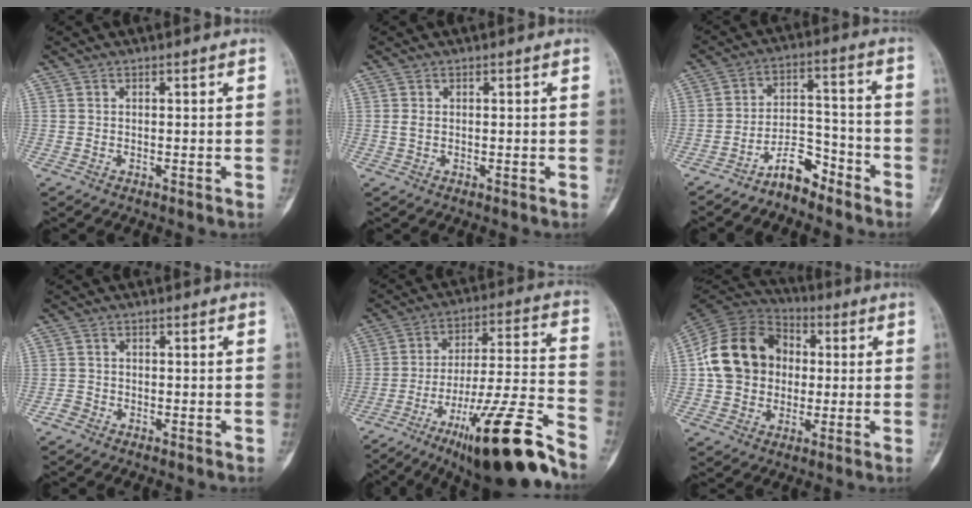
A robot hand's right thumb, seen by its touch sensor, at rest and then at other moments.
{"total": 1.1, "force": [0.1, 0.7, 0.8], "torque": [-0.021, 0.003, 0.005]}
{"total": 7.1, "force": [-5.9, 2.8, 2.8], "torque": [-0.037, 0.075, -0.111]}
{"total": 1.5, "force": [-1.0, 1.0, 0.3], "torque": [-0.001, 0.006, -0.024]}
{"total": 23.3, "force": [-15.6, 2.7, 17.1], "torque": [-0.246, 0.075, -0.252]}
{"total": 16.9, "force": [0.8, 13.8, 9.7], "torque": [-0.156, 0.023, 0.007]}